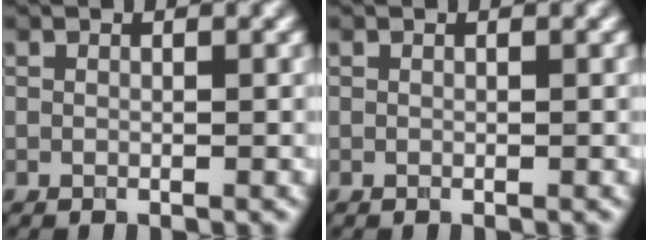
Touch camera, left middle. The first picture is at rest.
{"total": 0.0}